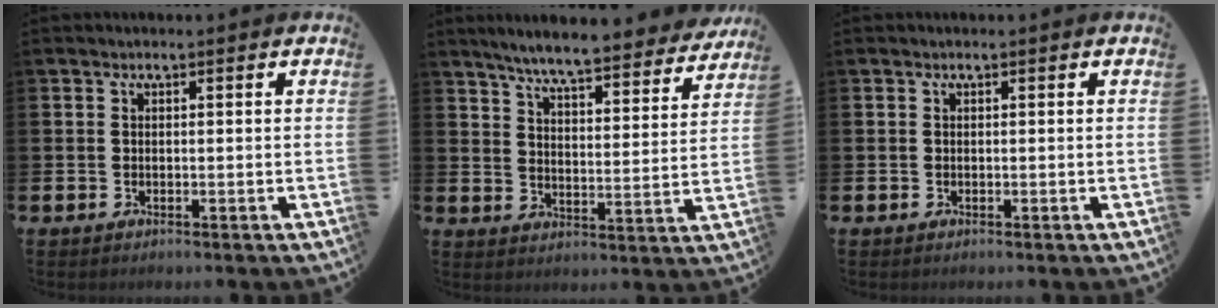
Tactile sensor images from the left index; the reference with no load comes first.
{"total": 7.0, "force": [6.6, 0.2, 2.2], "torque": [-0.064, -0.047, 0.110]}
{"total": 0.0}